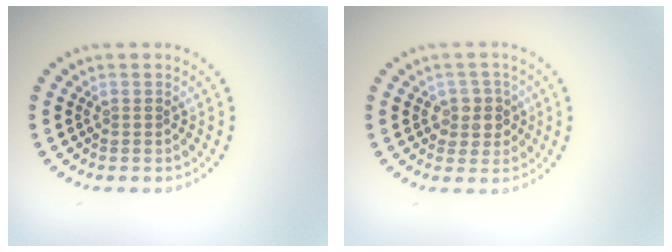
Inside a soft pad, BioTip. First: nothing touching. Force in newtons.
{"total": 2.2, "press": 2.1, "slide": 0.6}